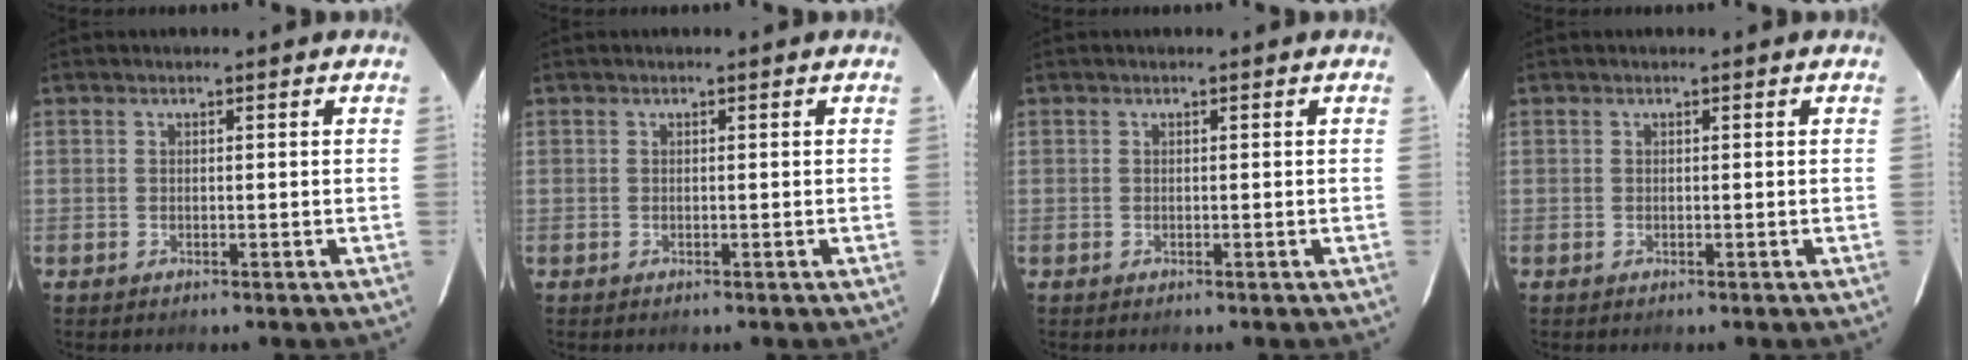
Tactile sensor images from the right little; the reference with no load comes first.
{"total": 0.0}
{"total": 0.0}
{"total": 0.0}